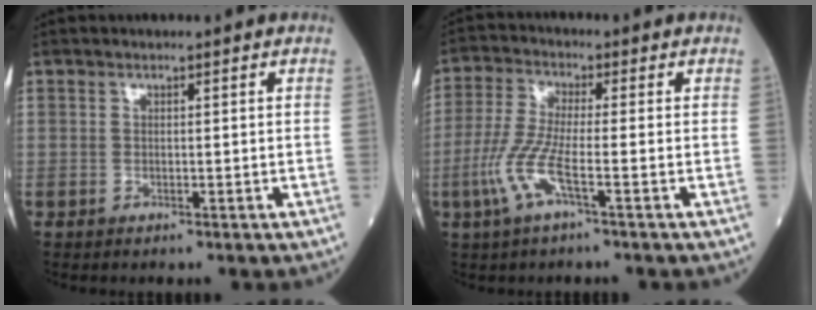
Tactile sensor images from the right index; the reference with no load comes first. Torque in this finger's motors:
{"motor_torque": [0.56, -0.19, 0.60, 0.09]}